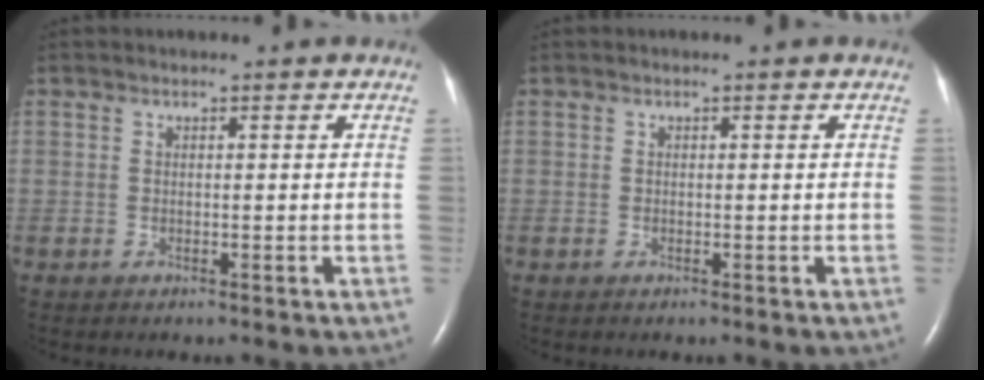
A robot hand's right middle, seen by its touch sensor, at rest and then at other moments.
{"total": 0.0}